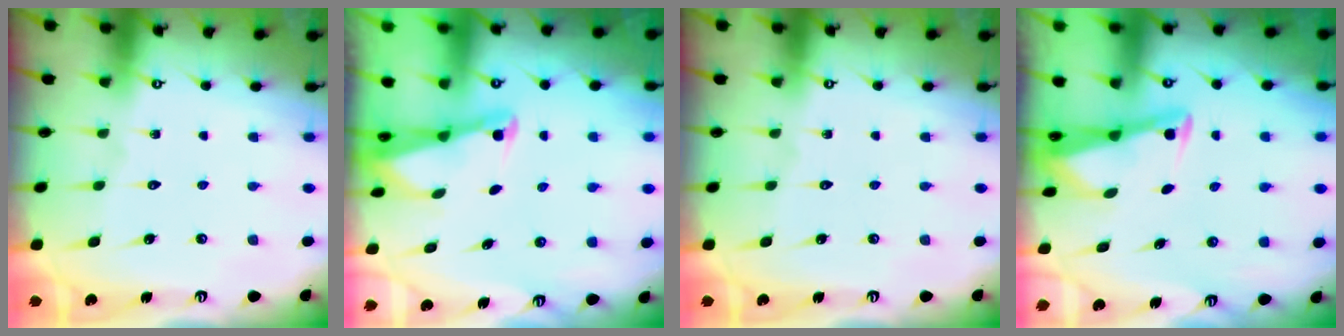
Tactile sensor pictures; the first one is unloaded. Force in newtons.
{"total": 1.4, "press": 1.4, "slide": 0.2}
{"total": 0.0}
{"total": 2.9, "press": 2.9, "slide": 0.3}